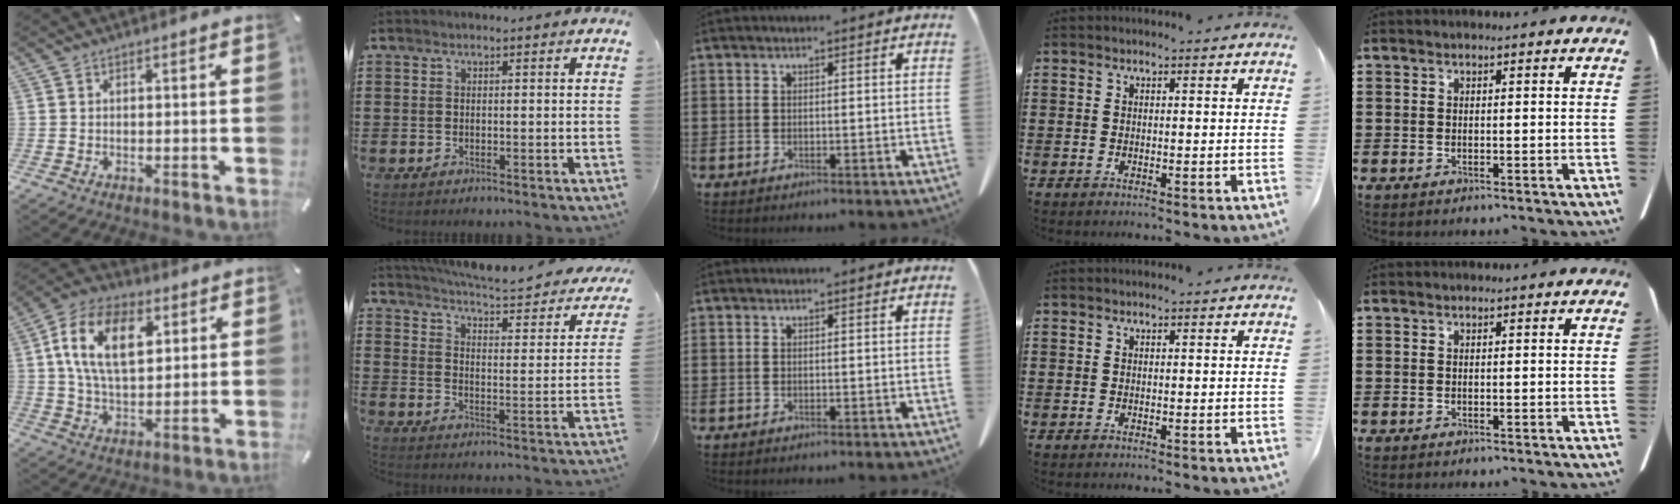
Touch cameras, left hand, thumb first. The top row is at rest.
{"thumb": {"total": 15.6, "force": [4.5, 9.5, 11.5], "torque": [-0.228, 0.008, 0.076]}, "index": {"total": 4.5, "force": [4.1, -0.2, 1.6], "torque": [-0.055, -0.041, 0.062]}}